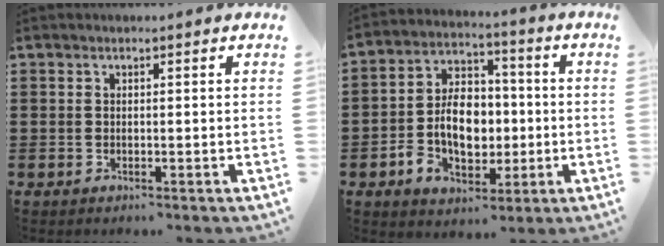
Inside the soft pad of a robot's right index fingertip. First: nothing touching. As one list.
[{"total": 9.6, "force": [-1.6, 6.8, 6.5], "torque": [-0.111, 0.008, -0.031]}]